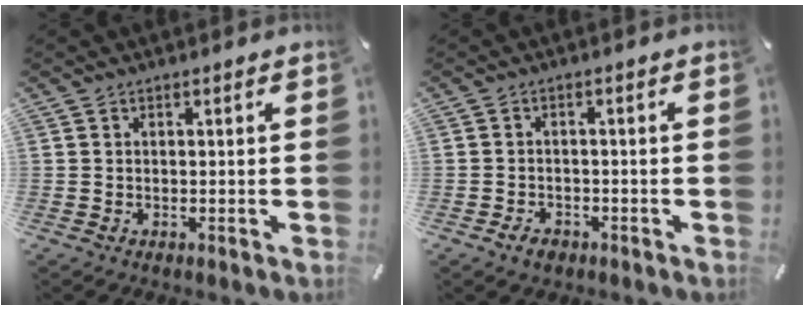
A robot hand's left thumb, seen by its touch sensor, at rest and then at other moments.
{"total": 2.8, "force": [-1.8, 1.8, 1.2], "torque": [-0.028, 0.006, -0.036]}